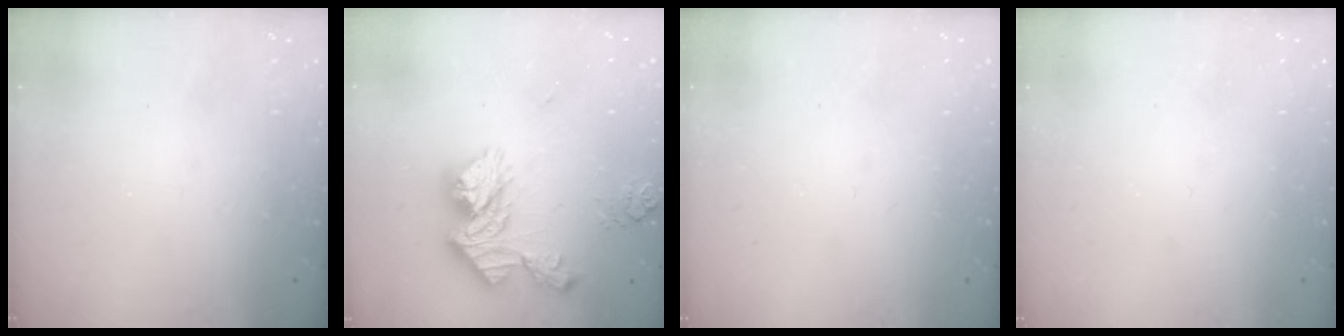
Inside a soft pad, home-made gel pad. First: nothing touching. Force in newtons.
{"total": 15.0, "press": 14.9, "slide": 1.4}
{"total": 0.0}
{"total": 0.0}